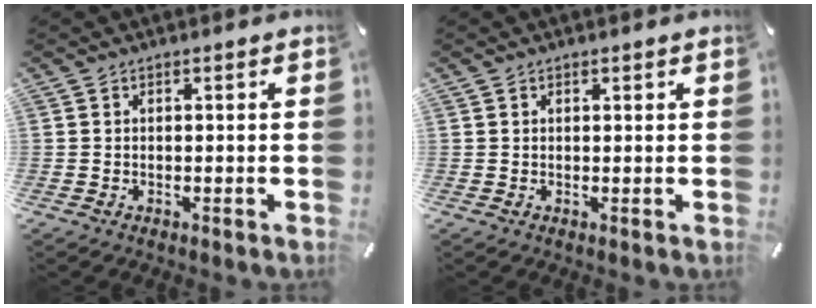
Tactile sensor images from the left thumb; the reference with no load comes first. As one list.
[{"total": 0.7, "force": [0.4, 0.6, 0.1], "torque": [-0.001, 0.003, 0.007]}]